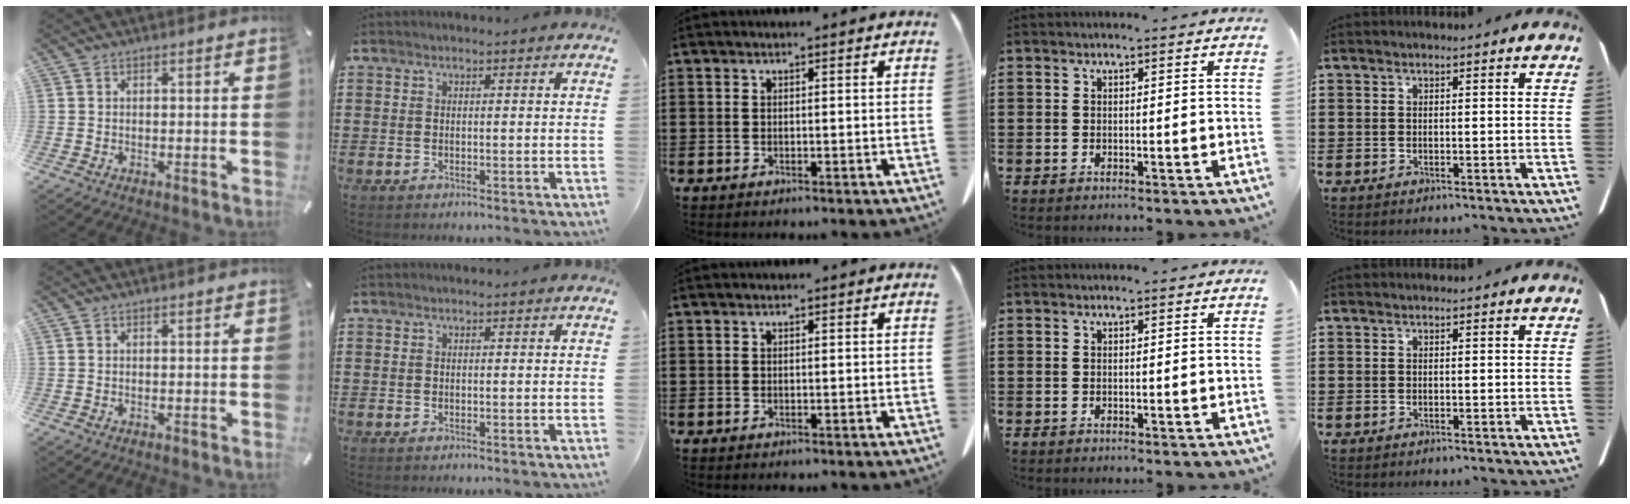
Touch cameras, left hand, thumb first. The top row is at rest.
{}